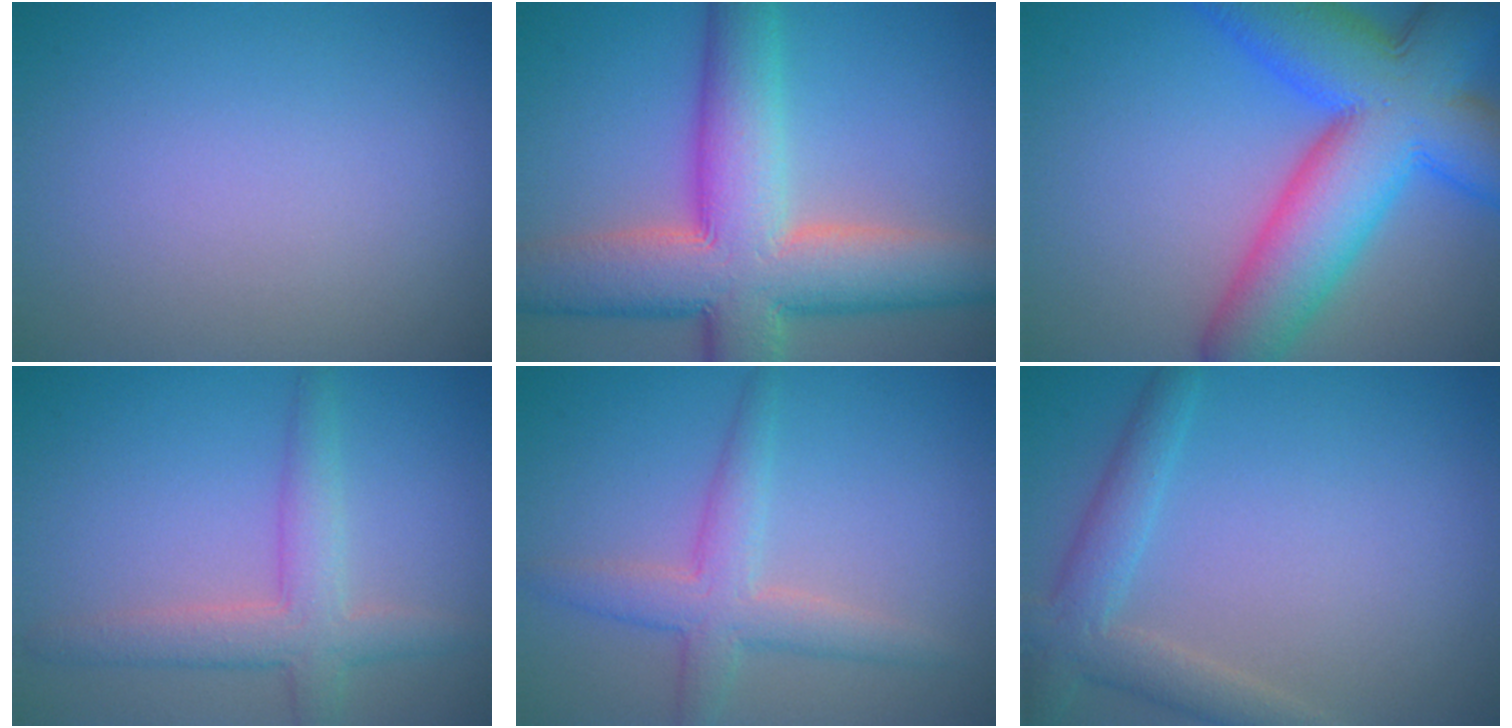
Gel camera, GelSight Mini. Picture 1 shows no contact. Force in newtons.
{"total": 12.2, "press": 12.2, "slide": 0.7}
{"total": 13.2, "press": 13.2, "slide": 0.5}
{"total": 3.9, "press": 3.9, "slide": 0.2}
{"total": 3.6, "press": 3.6, "slide": 0.1}
{"total": 3.6, "press": 3.6, "slide": 0.3}